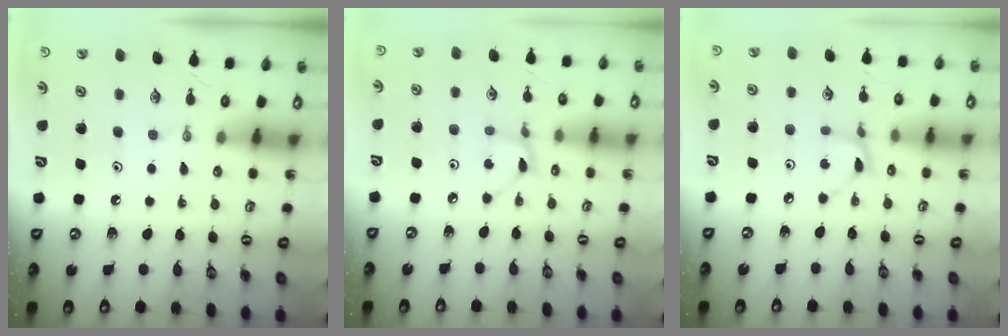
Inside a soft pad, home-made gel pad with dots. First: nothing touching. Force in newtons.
{"total": 2.9, "press": 2.9, "slide": 0.2}
{"total": 2.9, "press": 2.9, "slide": 0.2}